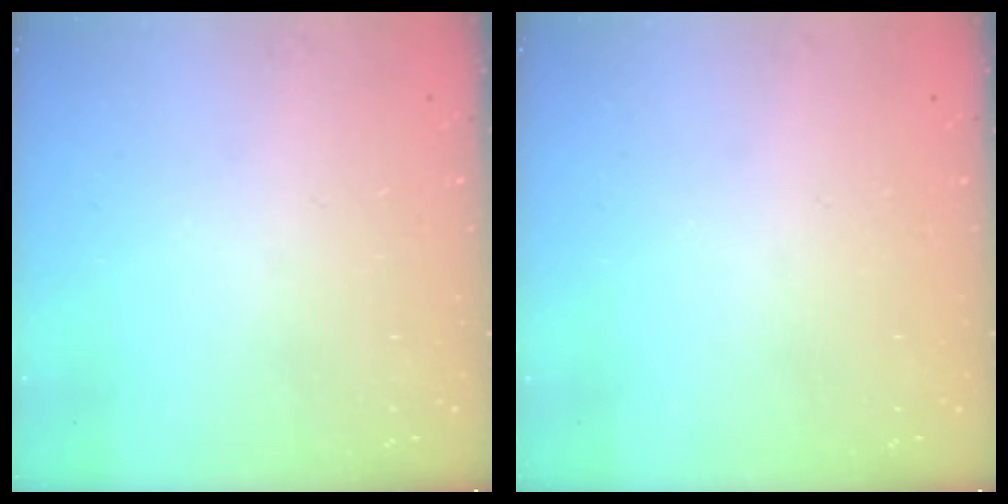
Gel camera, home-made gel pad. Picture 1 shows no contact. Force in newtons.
{"total": 0.0}